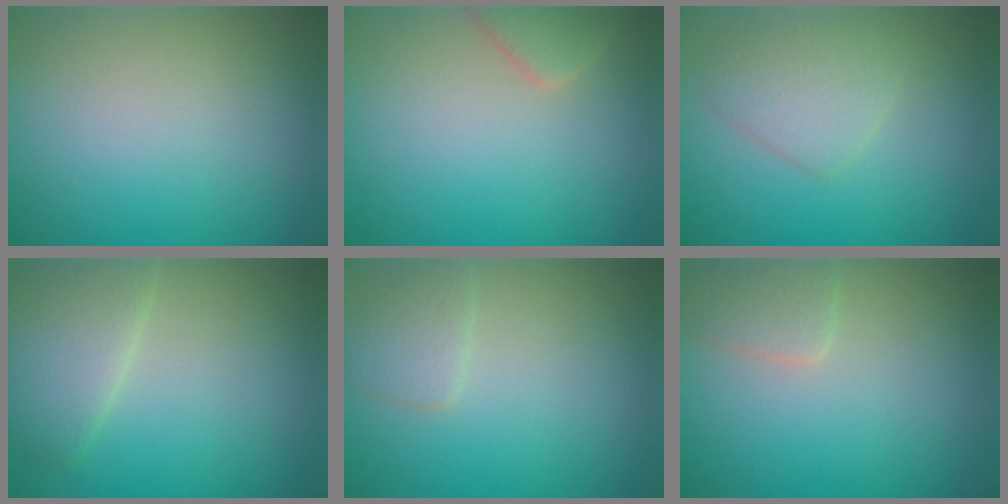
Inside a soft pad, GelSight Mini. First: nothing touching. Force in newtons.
{"total": 2.1, "press": 2.1, "slide": 0.2}
{"total": 2.5, "press": 2.5, "slide": 0.1}
{"total": 3.8, "press": 3.8, "slide": 0.2}
{"total": 1.8, "press": 1.8, "slide": 0.0}
{"total": 1.7, "press": 1.7, "slide": 0.1}